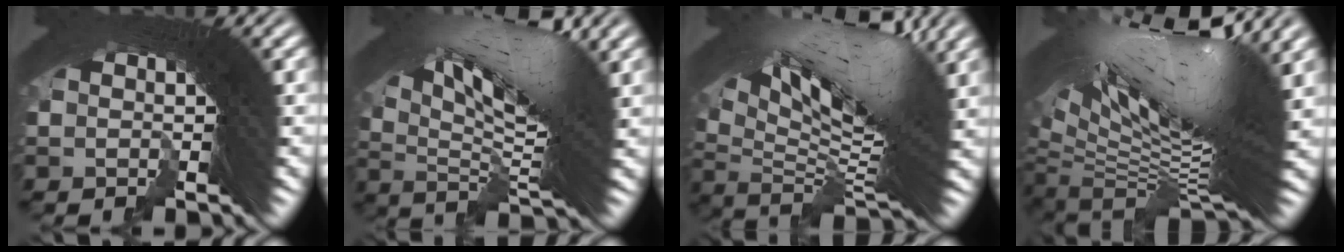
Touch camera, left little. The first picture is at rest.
{"total": 9.6, "force": [3.4, 2.6, 8.6], "torque": [-0.133, 0.007, 0.057]}
{"total": 12.0, "force": [3.4, 4.3, 10.7], "torque": [-0.157, 0.010, 0.059]}
{"total": 16.7, "force": [3.1, 7.7, 14.5], "torque": [-0.232, 0.005, 0.051]}